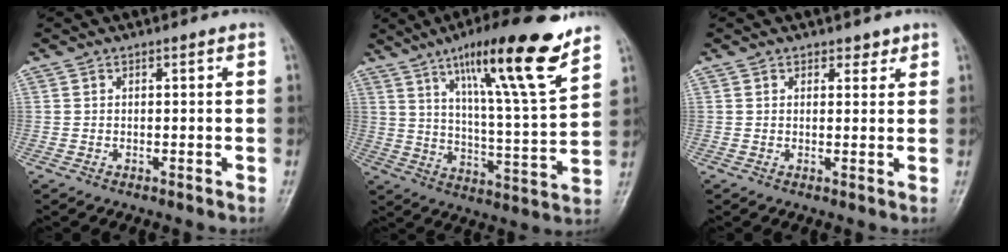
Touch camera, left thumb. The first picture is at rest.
{"total": 20.4, "force": [12.9, 2.6, 15.5], "torque": [-0.222, -0.062, 0.206]}
{"total": 2.1, "force": [1.5, 1.2, 0.7], "torque": [0.008, -0.008, 0.018]}